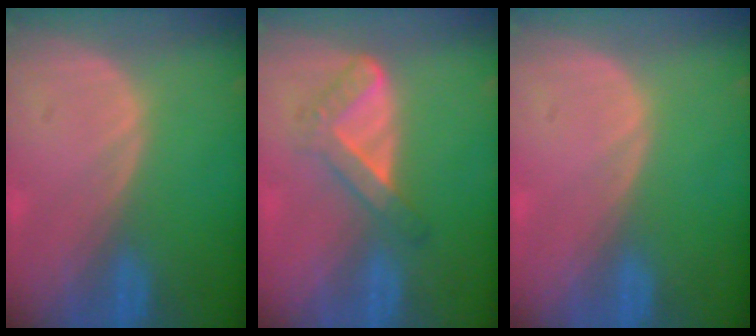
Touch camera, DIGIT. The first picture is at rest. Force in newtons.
{"total": 5.6, "press": 4.8, "slide": 2.9}
{"total": 0.0}